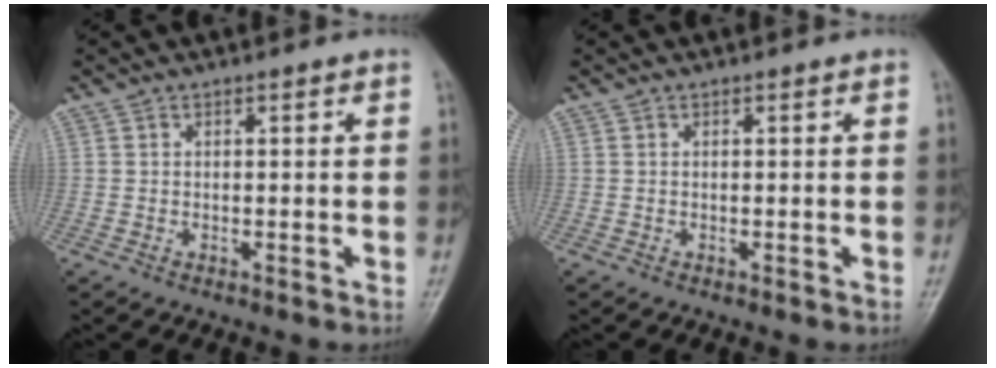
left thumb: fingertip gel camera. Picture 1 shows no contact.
{"total": 0.0}